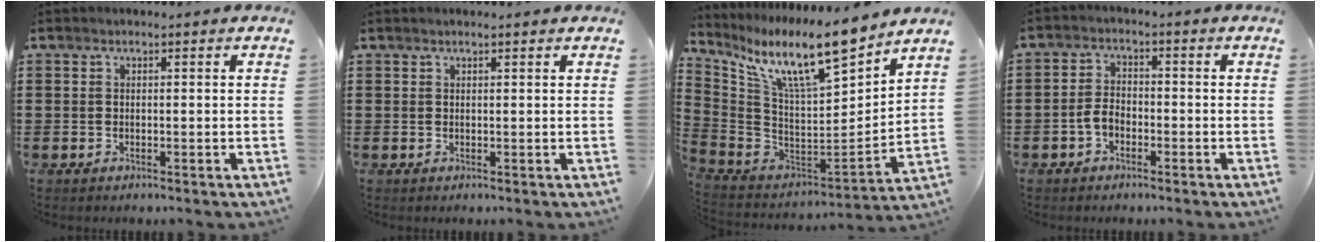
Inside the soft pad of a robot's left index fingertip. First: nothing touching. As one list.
[{"total": 0.6, "force": [0.5, 0.0, 0.4], "torque": [-0.008, -0.001, 0.009]}, {"total": 13.5, "force": [9.9, 2.3, 8.9], "torque": [-0.196, -0.064, 0.165]}, {"total": 3.2, "force": [-1.4, 1.8, 2.3], "torque": [-0.057, 0.000, -0.032]}]